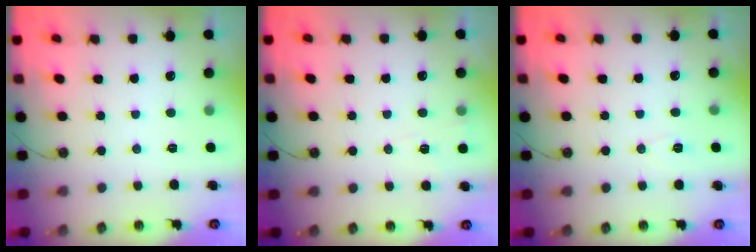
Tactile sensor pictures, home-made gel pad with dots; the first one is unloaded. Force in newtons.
{"total": 4.3, "press": 4.2, "slide": 1.0}
{"total": 4.1, "press": 3.2, "slide": 2.6}